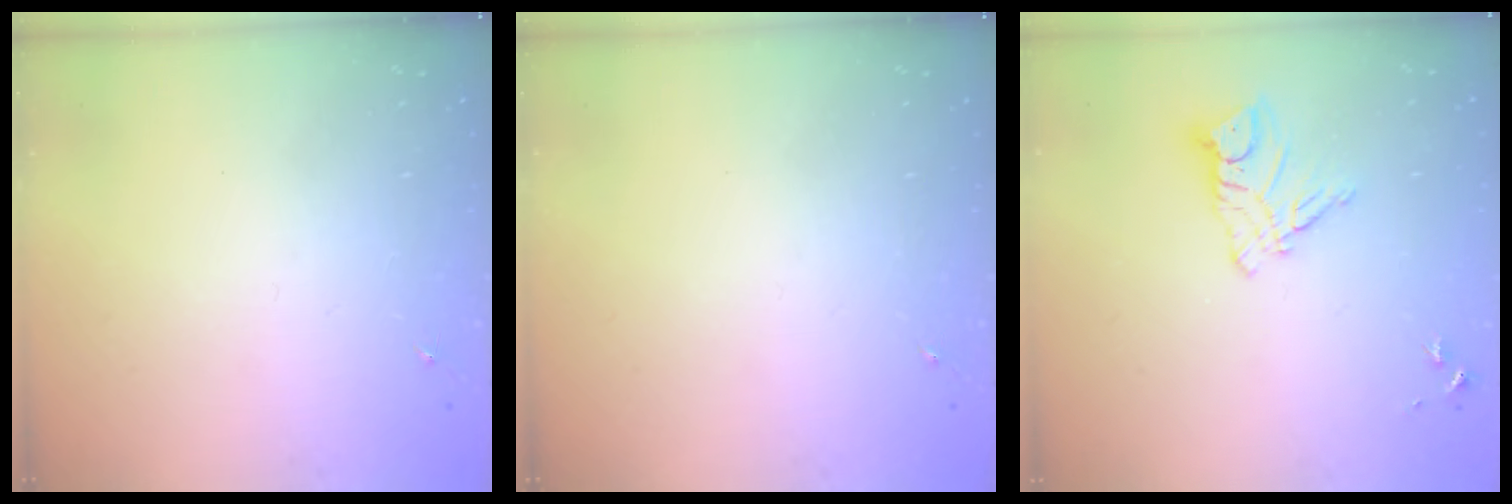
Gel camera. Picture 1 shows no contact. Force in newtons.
{"total": 0.0}
{"total": 9.9, "press": 9.8, "slide": 1.1}